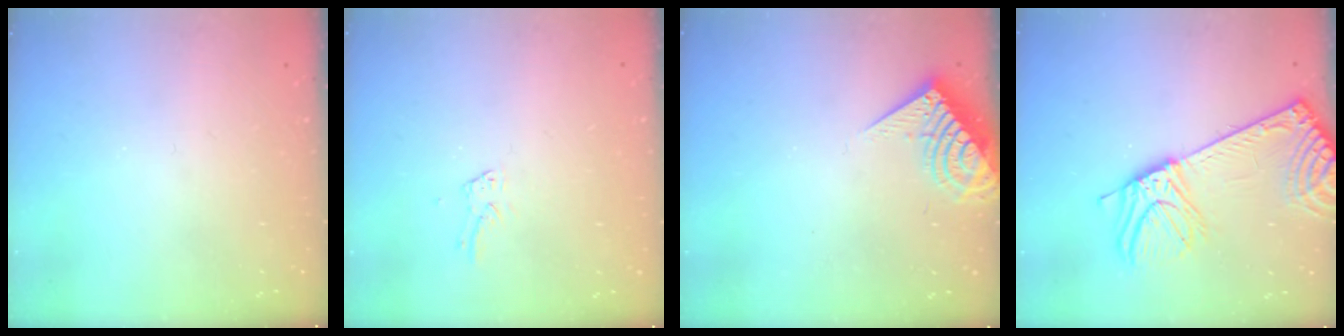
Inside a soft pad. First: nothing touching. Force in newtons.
{"total": 1.9, "press": 1.9, "slide": 0.1}
{"total": 8.1, "press": 8.1, "slide": 0.7}
{"total": 18.3, "press": 17.8, "slide": 4.3}